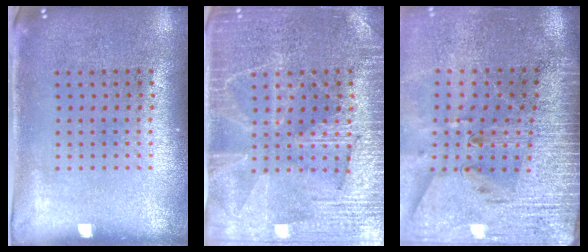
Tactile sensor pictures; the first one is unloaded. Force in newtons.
{"total": 3.8, "press": 3.7, "slide": 1.0}
{"total": 3.6, "press": 3.0, "slide": 2.0}